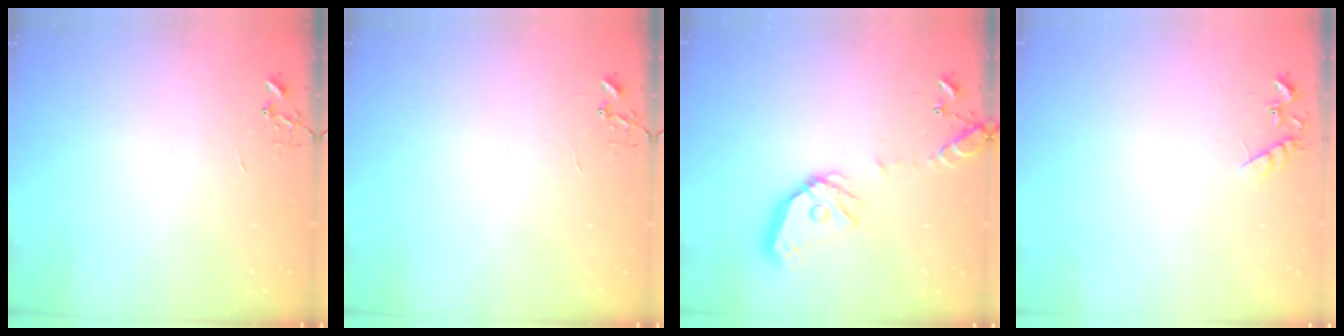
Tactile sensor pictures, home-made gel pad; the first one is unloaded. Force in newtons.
{"total": 0.0}
{"total": 15.7, "press": 15.4, "slide": 2.5}
{"total": 8.0, "press": 8.0, "slide": 0.4}